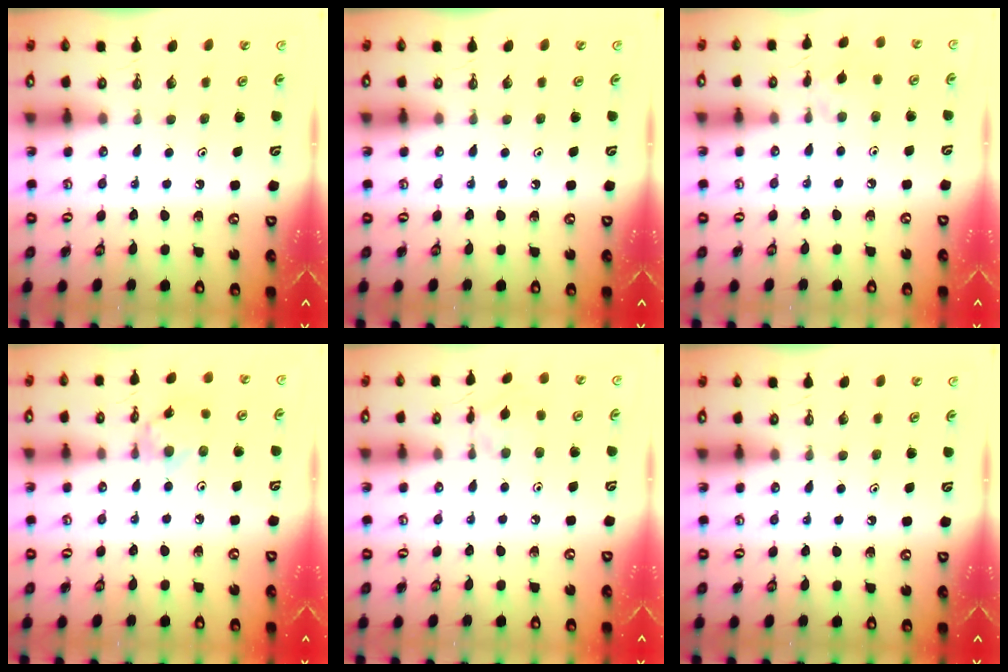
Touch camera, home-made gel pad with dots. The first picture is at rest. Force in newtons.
{"total": 0.0}
{"total": 1.8, "press": 1.7, "slide": 0.5}
{"total": 3.4, "press": 3.4, "slide": 0.2}
{"total": 2.1, "press": 2.1, "slide": 0.3}
{"total": 0.0}